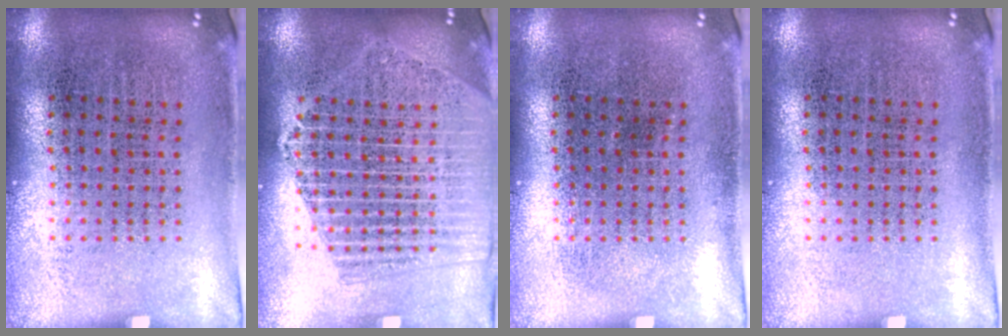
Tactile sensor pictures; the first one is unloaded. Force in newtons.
{"total": 2.1, "press": 1.9, "slide": 0.8}
{"total": 0.0}
{"total": 0.0}